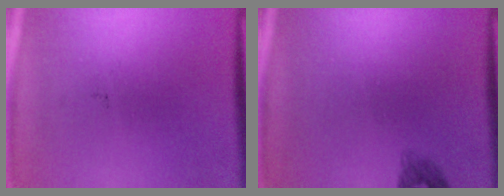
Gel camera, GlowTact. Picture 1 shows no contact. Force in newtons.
{"total": 1.4}